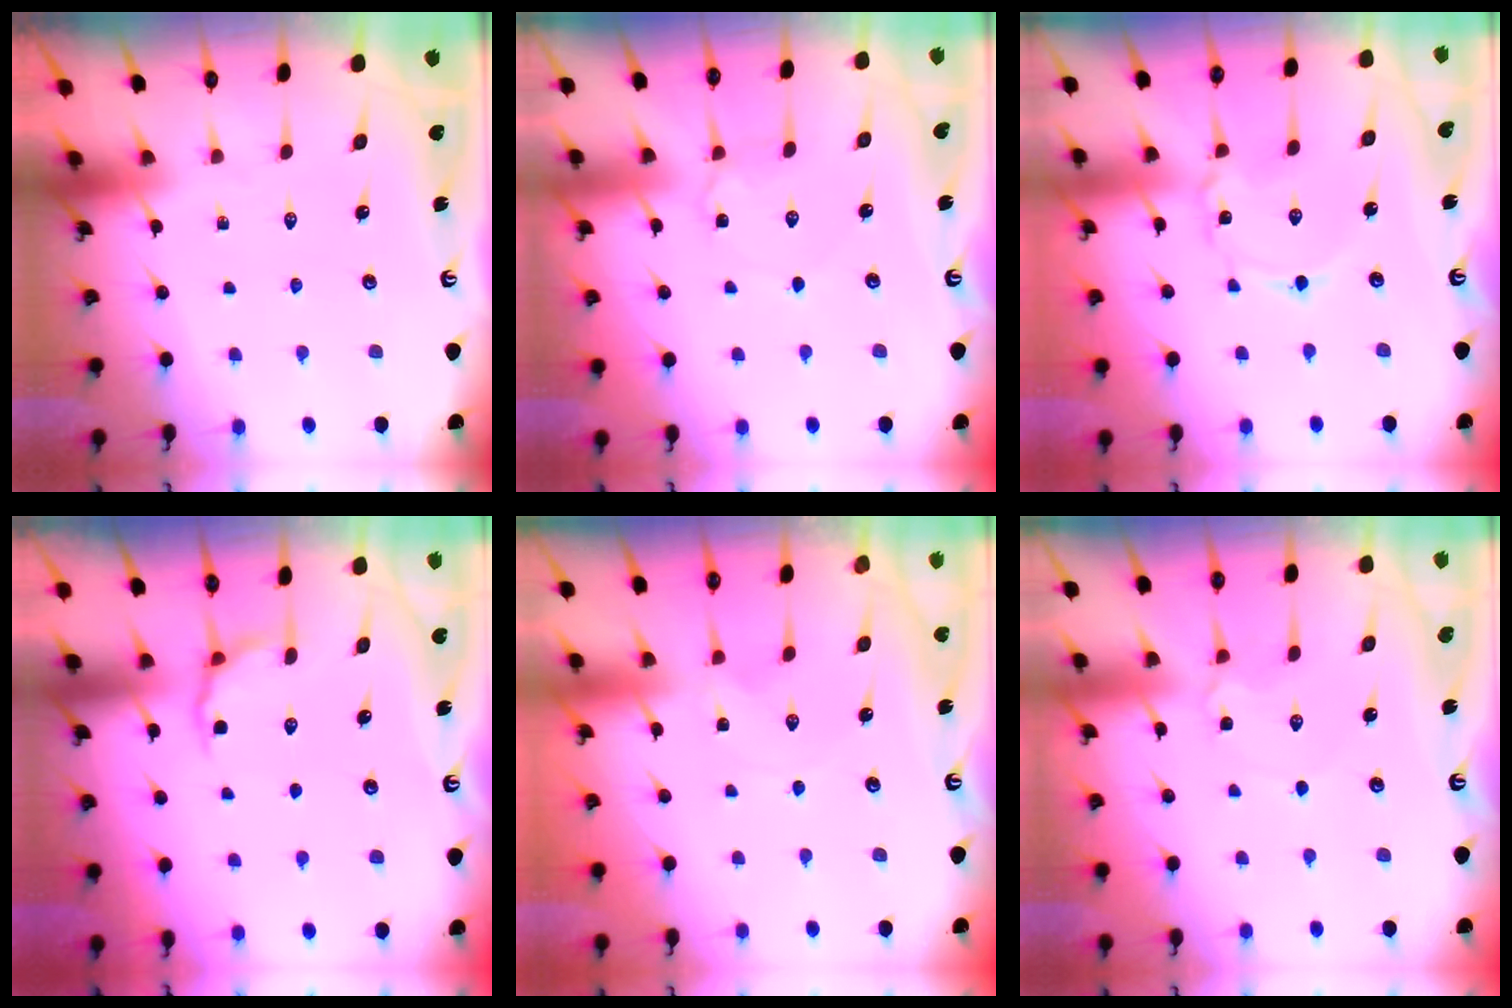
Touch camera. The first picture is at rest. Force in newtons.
{"total": 4.6, "press": 4.6, "slide": 0.5}
{"total": 1.7, "press": 1.7, "slide": 0.0}
{"total": 6.2, "press": 5.7, "slide": 2.5}
{"total": 0.9, "press": 0.9, "slide": 0.1}
{"total": 4.2, "press": 4.2, "slide": 0.4}